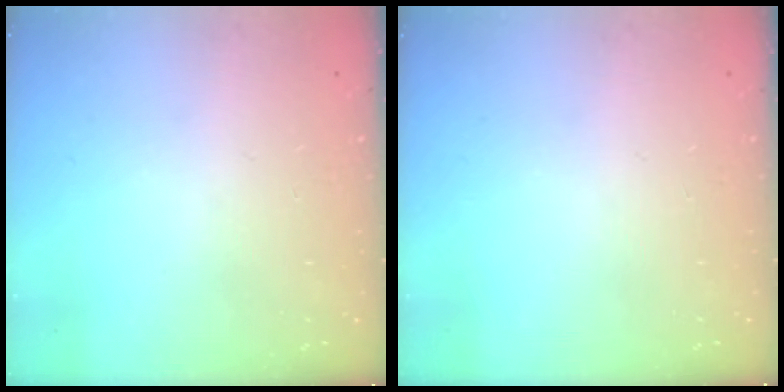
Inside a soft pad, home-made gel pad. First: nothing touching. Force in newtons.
{"total": 0.0}